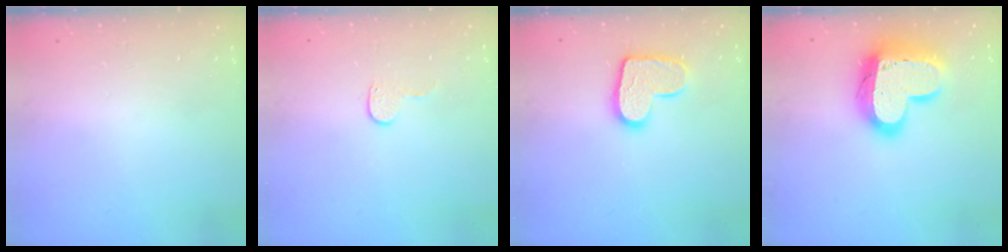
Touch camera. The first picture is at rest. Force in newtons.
{"total": 3.8, "press": 3.8, "slide": 0.4}
{"total": 12.8, "press": 12.8, "slide": 0.8}
{"total": 20.4, "press": 20.3, "slide": 1.6}